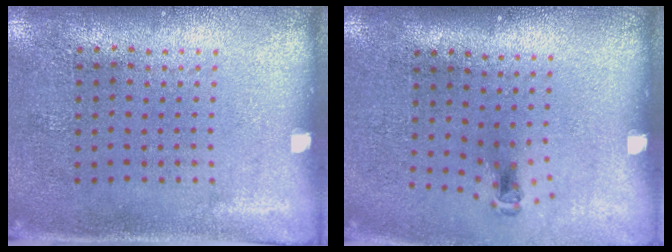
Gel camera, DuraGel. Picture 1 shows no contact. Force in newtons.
{"total": 0.6, "press": 0.3, "slide": 0.5}